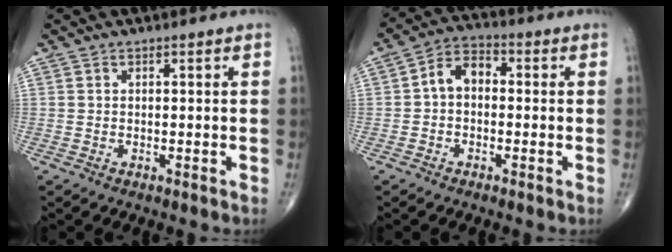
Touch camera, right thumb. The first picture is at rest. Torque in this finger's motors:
{"motor_torque": [0.09, 0.08, 0.35, 0.18, 0.05]}